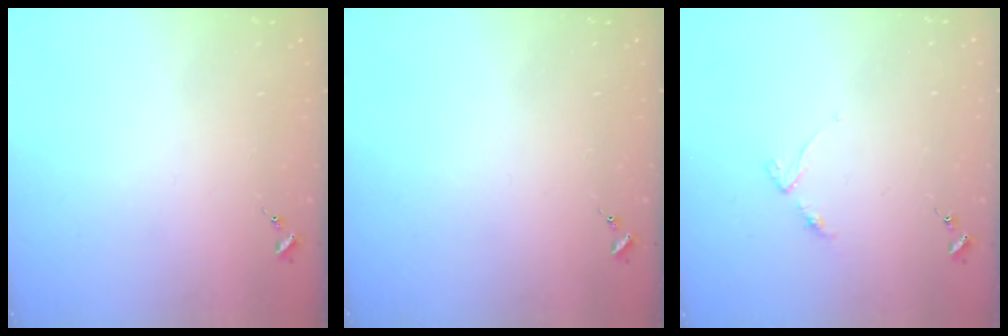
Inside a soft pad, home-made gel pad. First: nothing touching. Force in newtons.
{"total": 0.0}
{"total": 4.0, "press": 3.9, "slide": 0.4}